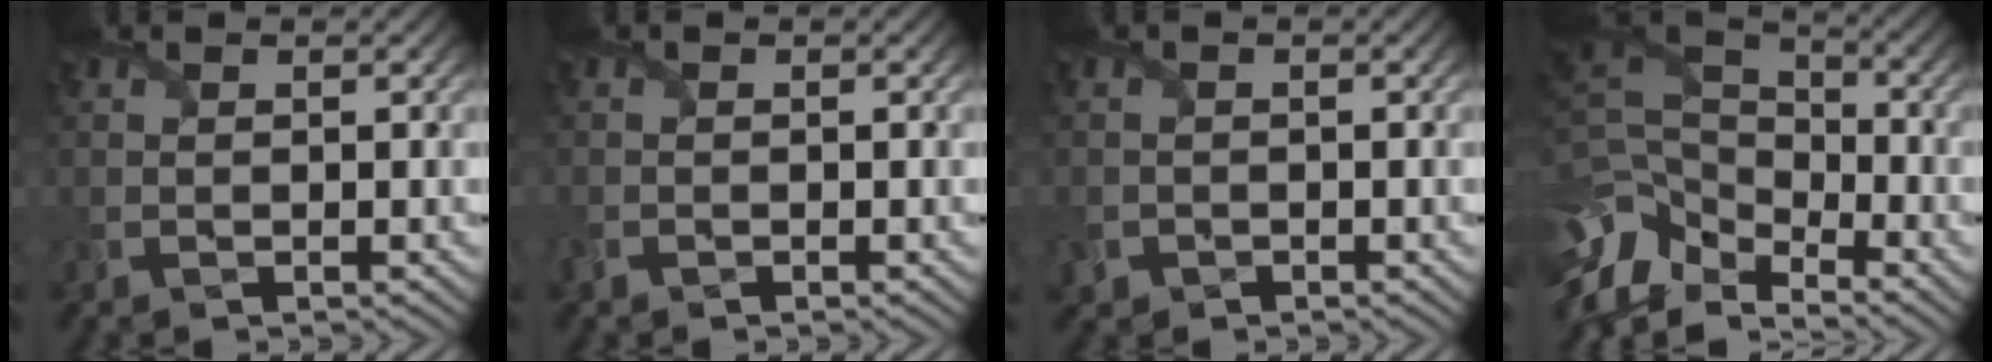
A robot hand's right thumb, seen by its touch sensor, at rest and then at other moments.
{"total": 0.6, "force": [-0.4, 0.4, -0.1], "torque": [0.005, -0.001, -0.011]}
{"total": 1.6, "force": [-0.7, 1.4, 0.0], "torque": [0.004, -0.009, -0.016]}
{"total": 10.1, "force": [-5.2, 5.8, 6.5], "torque": [-0.172, -0.001, -0.110]}